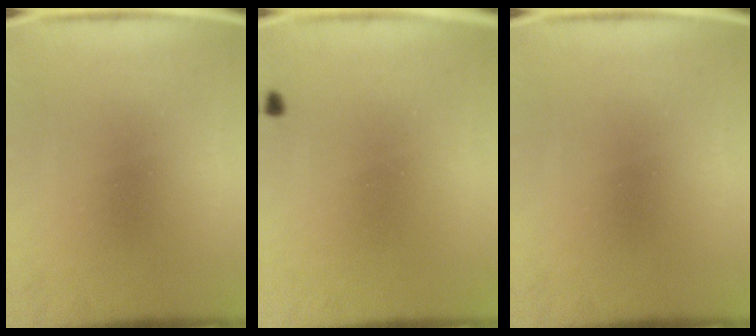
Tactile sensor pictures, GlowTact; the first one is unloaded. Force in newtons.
{"total": 0.6}
{"total": 0.0}